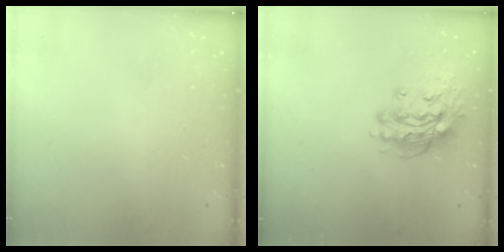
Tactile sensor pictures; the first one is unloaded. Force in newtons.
{"total": 13.5, "press": 13.4, "slide": 1.3}